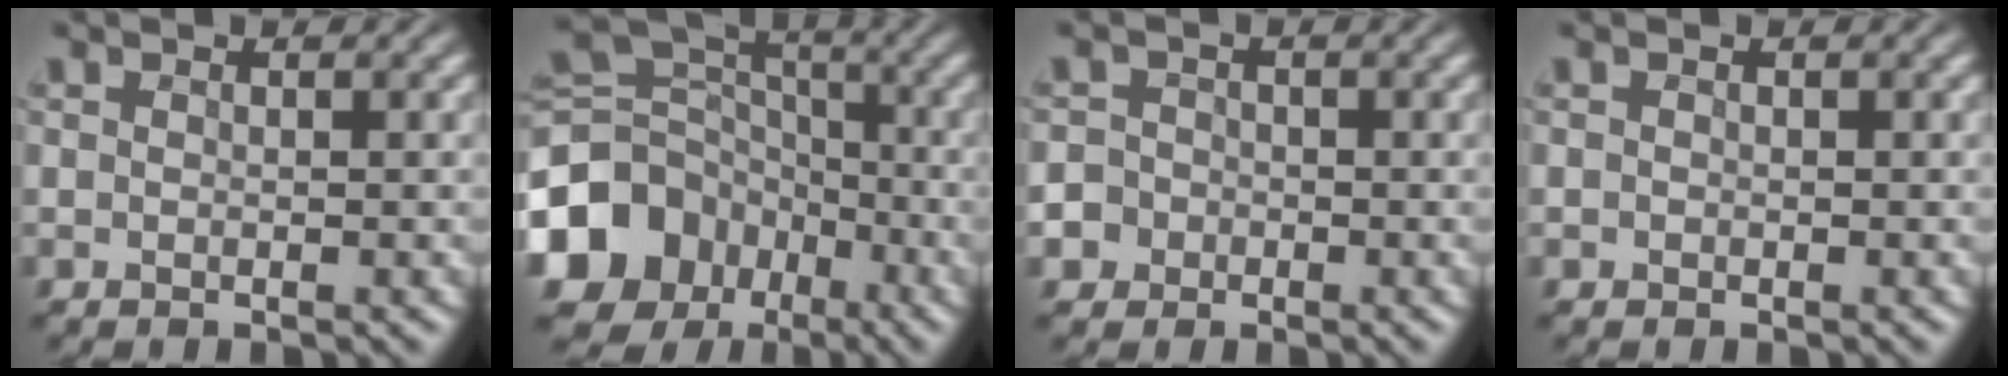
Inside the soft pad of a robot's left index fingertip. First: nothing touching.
{"total": 11.6, "force": [-5.4, 9.3, 4.3], "torque": [-0.125, -0.001, -0.115]}
{"total": 3.9, "force": [-1.9, 3.4, 0.6], "torque": [0.003, 0.003, -0.051]}
{"total": 0.0}